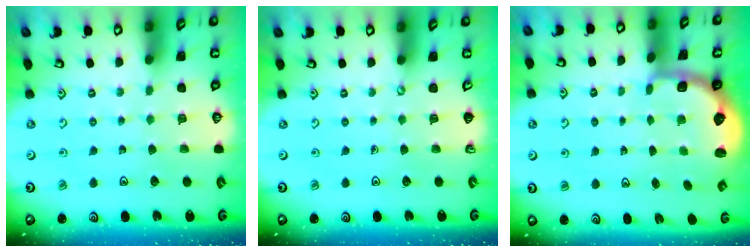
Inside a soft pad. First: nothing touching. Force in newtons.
{"total": 0.0}
{"total": 2.6, "press": 2.1, "slide": 1.7}